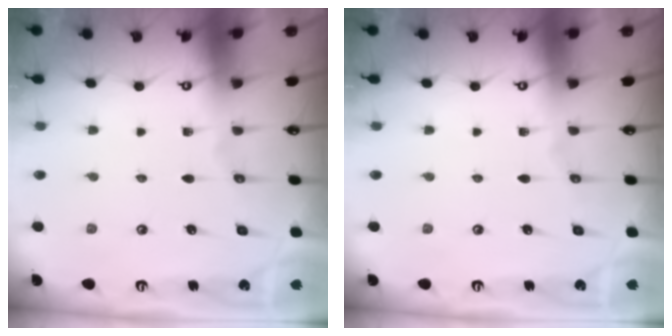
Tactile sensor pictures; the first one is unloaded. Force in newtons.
{"total": 0.0}